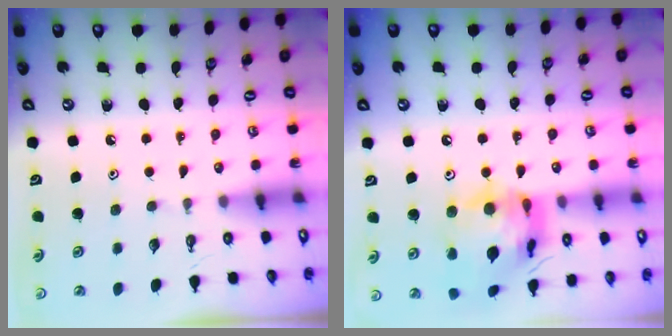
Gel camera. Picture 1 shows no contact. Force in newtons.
{"total": 19.4, "press": 19.3, "slide": 2.0}